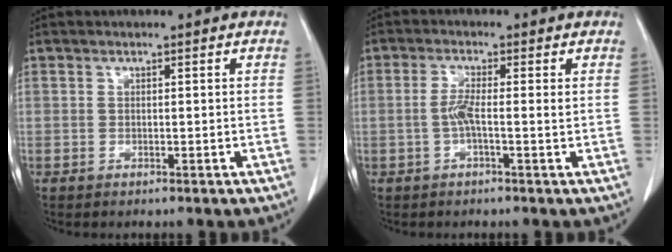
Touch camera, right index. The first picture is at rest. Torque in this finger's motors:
{"motor_torque": [0.15, 0.01, 0.08, 0.06]}